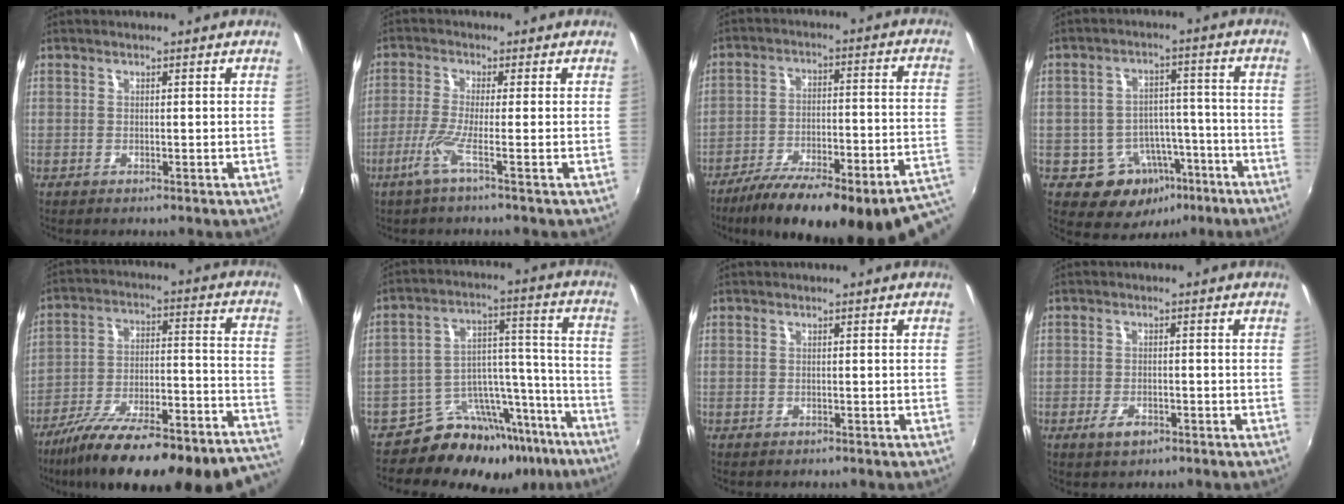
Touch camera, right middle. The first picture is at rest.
{"total": 4.5, "force": [-2.2, -1.1, 3.8], "torque": [-0.102, -0.010, -0.043]}
{"total": 28.3, "force": [-20.4, 6.3, 18.6], "torque": [-0.263, -0.045, -0.275]}
{"total": 11.4, "force": [-6.0, 8.8, 4.1], "torque": [-0.083, 0.028, -0.059]}
{"total": 31.3, "force": [-26.0, 6.8, 16.1], "torque": [-0.221, -0.040, -0.366]}
{"total": 18.9, "force": [-15.6, 9.2, 5.4], "torque": [-0.080, 0.065, -0.220]}
{"total": 0.5, "force": [-0.5, 0.3, 0.0], "torque": [-0.004, -0.002, -0.007]}
{"total": 3.1, "force": [-1.9, 1.6, 1.9], "torque": [-0.043, -0.006, -0.035]}